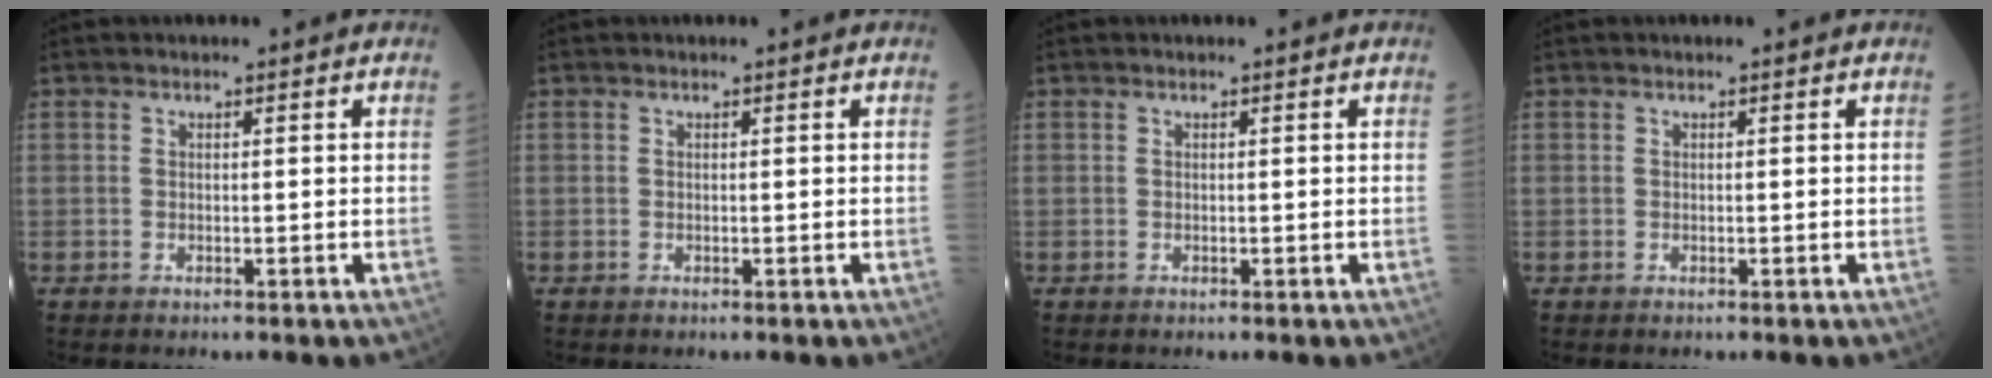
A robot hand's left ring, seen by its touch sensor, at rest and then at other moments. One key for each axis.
{"total": 0.0}
{"total": 0.0}
{"total": 0.0}